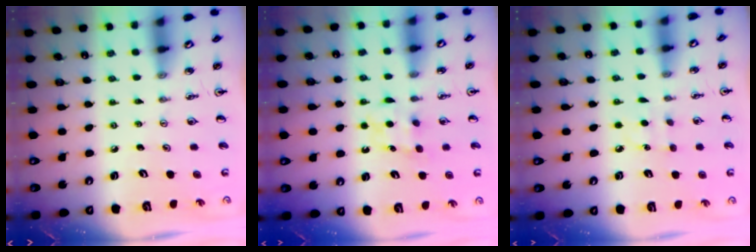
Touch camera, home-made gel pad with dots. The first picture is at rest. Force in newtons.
{"total": 5.8, "press": 5.8, "slide": 0.8}
{"total": 6.1, "press": 6.1, "slide": 0.7}